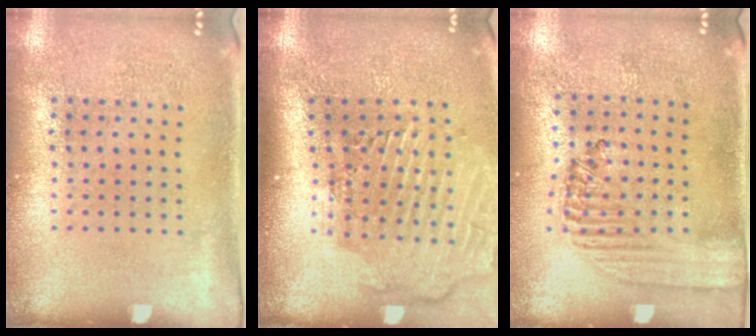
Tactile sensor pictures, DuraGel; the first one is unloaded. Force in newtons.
{"total": 2.9, "press": 2.2, "slide": 1.8}
{"total": 1.4, "press": 1.2, "slide": 0.6}